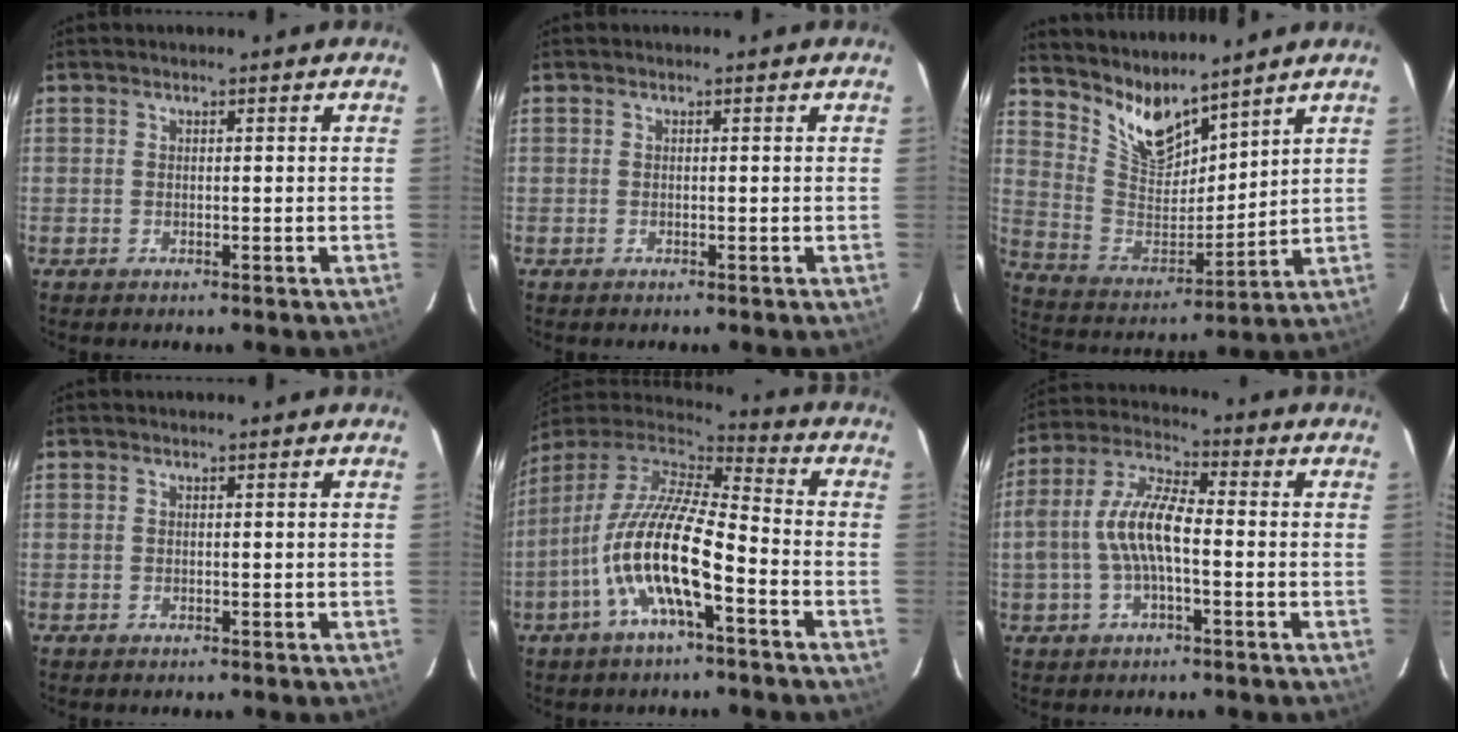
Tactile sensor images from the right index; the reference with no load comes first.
{"total": 0.0}
{"total": 11.4, "force": [9.8, 3.2, 4.8], "torque": [-0.105, -0.016, 0.201]}
{"total": 0.0}
{"total": 16.6, "force": [-6.1, 4.0, 14.9], "torque": [-0.282, -0.013, -0.124]}
{"total": 10.4, "force": [-1.7, 3.6, 9.6], "torque": [-0.203, 0.012, -0.032]}